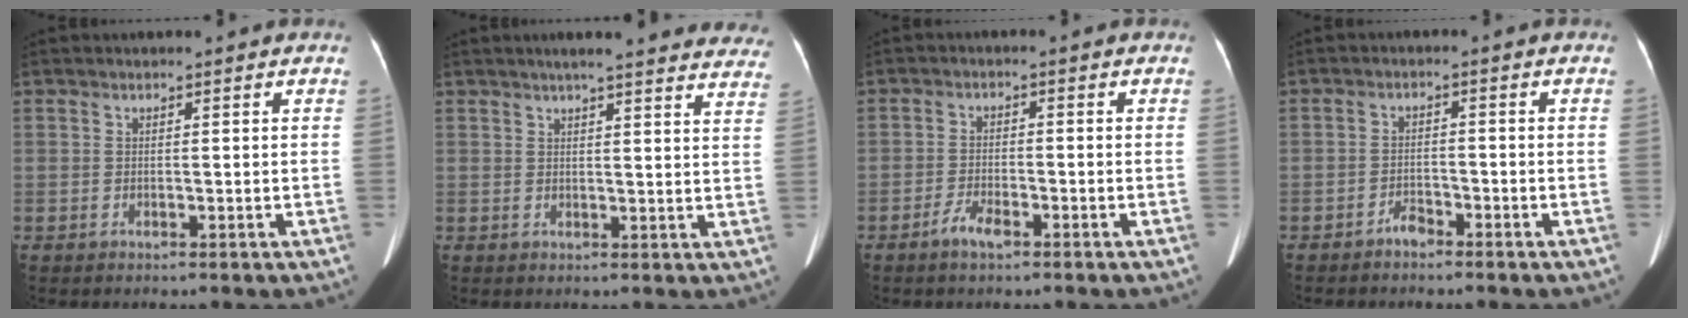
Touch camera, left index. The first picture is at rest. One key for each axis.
{"total": 21.3, "fx": 19.4, "fy": 2.5, "fz": 8.5, "tx": -0.095, "ty": -0.026, "tz": 0.209}
{"total": 3.2, "fx": -2.3, "fy": 0.9, "fz": 2.1, "tx": -0.045, "ty": 0.000, "tz": -0.043}
{"total": 2.1, "fx": -1.8, "fy": 0.8, "fz": 0.7, "tx": -0.012, "ty": 0.001, "tz": -0.030}